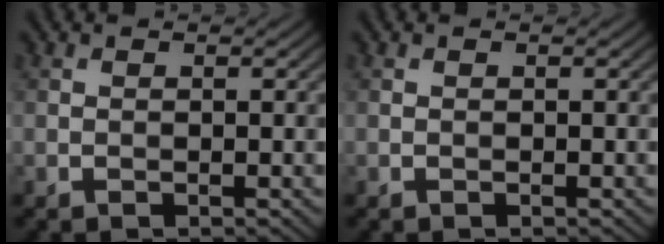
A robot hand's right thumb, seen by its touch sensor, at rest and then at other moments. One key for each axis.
{"total": 0.0}